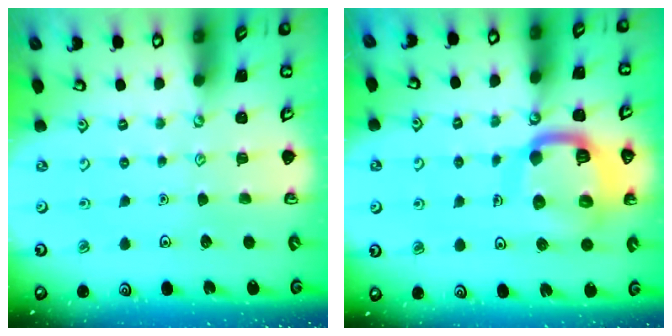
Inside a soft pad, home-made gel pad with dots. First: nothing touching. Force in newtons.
{"total": 15.7, "press": 15.6, "slide": 1.5}